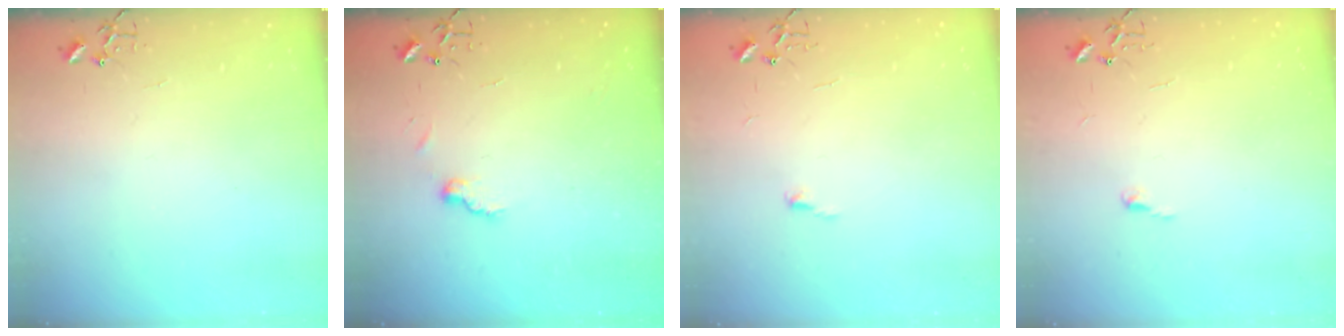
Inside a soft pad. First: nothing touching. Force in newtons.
{"total": 6.7, "press": 6.6, "slide": 0.7}
{"total": 3.5, "press": 3.5, "slide": 0.4}
{"total": 3.4, "press": 3.4, "slide": 0.5}